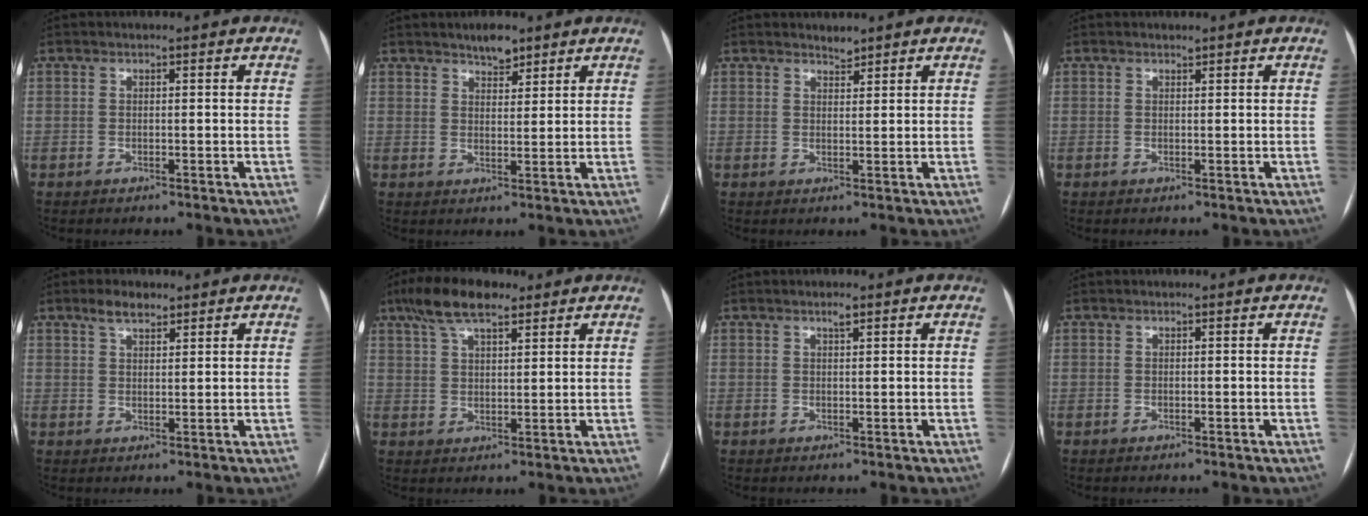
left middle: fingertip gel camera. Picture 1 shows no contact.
{"total": 3.4, "force": [2.8, 1.2, 1.5], "torque": [-0.024, 0.001, 0.043]}
{"total": 1.3, "force": [1.3, 0.2, 0.1], "torque": [-0.005, -0.003, 0.023]}
{"total": 0.0}
{"total": 4.7, "force": [3.4, 1.7, 2.8], "torque": [-0.054, 0.012, 0.061]}
{"total": 8.9, "force": [6.1, 2.9, 5.8], "torque": [-0.112, 0.023, 0.107]}
{"total": 1.0, "force": [0.7, 0.1, 0.7], "torque": [-0.013, 0.000, 0.012]}
{"total": 0.0}